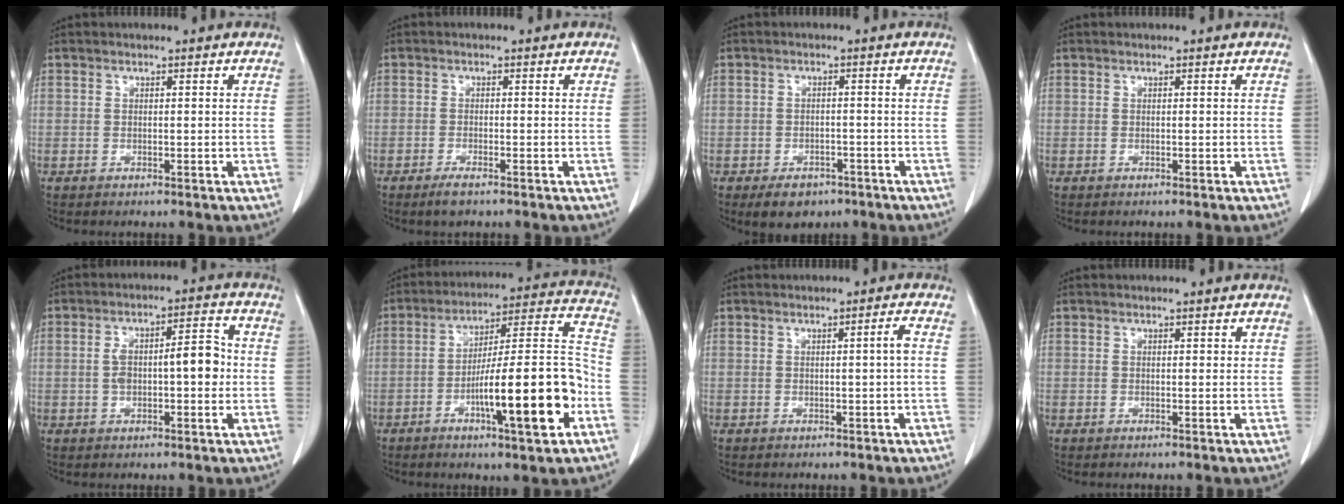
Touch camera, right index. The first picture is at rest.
{"total": 2.2, "force": [-1.6, 0.4, 1.5], "torque": [-0.032, -0.004, -0.028]}
{"total": 4.8, "force": [-3.1, 3.1, 1.9], "torque": [-0.025, 0.003, -0.038]}
{"total": 0.0}
{"total": 8.1, "force": [-0.2, 2.7, 7.6], "torque": [-0.133, 0.027, -0.002]}
{"total": 17.9, "force": [-6.4, 2.0, 16.6], "torque": [-0.251, 0.013, -0.093]}
{"total": 1.5, "force": [-0.1, -0.4, 1.4], "torque": [-0.022, 0.000, 0.000]}
{"total": 0.5, "force": [0.3, 0.3, 0.3], "torque": [-0.002, 0.001, 0.002]}